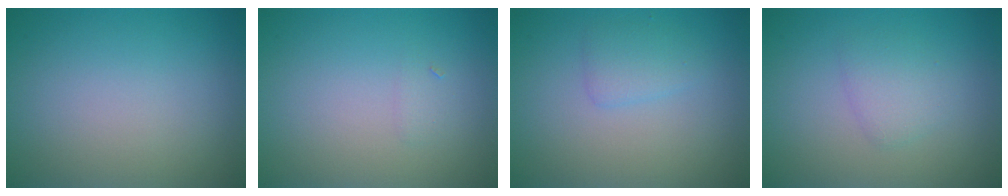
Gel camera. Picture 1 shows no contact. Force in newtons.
{"total": 0.6, "press": 0.6, "slide": 0.0}
{"total": 1.6, "press": 1.6, "slide": 0.1}
{"total": 1.8, "press": 1.8, "slide": 0.1}